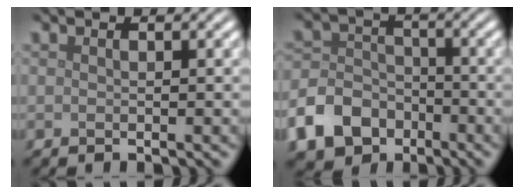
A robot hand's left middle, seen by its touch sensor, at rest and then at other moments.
{"total": 7.7, "force": [-4.4, 5.7, 2.9], "torque": [-0.054, -0.006, -0.094]}